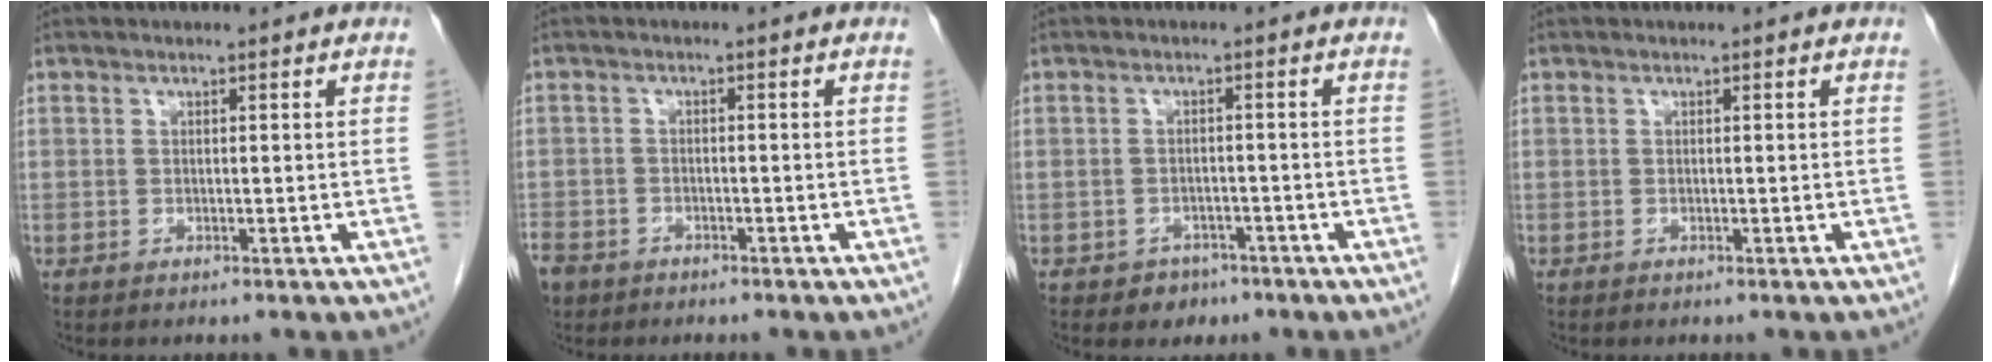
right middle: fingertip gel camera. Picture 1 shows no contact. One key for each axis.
{"total": 6.4, "fx": -4.5, "fy": 4.2, "fz": 1.9, "tx": -0.059, "ty": -0.004, "tz": -0.080}
{"total": 2.9, "fx": -1.8, "fy": 2.2, "fz": 0.4, "tx": -0.009, "ty": 0.010, "tz": -0.020}
{"total": 0.0}